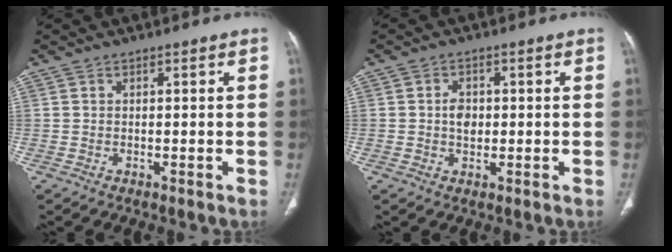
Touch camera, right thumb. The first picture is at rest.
{"total": 3.5, "force": [0.2, 2.5, 2.4], "torque": [-0.030, 0.004, 0.002]}